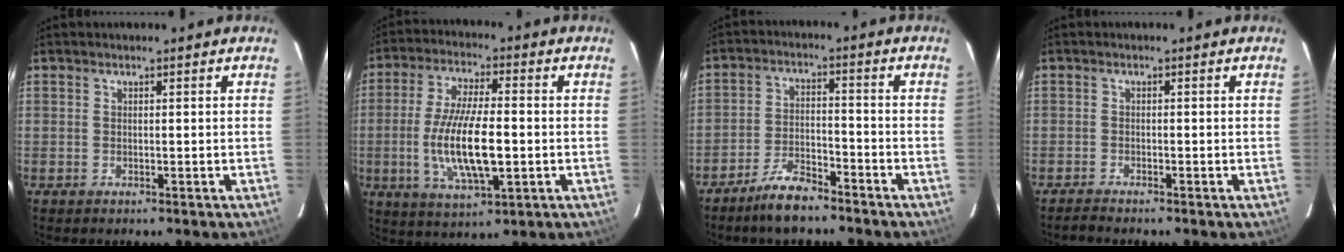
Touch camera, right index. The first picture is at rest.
{"total": 14.0, "force": [-2.2, 4.2, 13.2], "torque": [-0.262, -0.012, -0.038]}
{"total": 8.1, "force": [-6.6, 2.3, 4.0], "torque": [-0.096, 0.004, -0.119]}
{"total": 1.9, "force": [-1.8, 0.1, 0.5], "torque": [-0.022, -0.006, -0.034]}